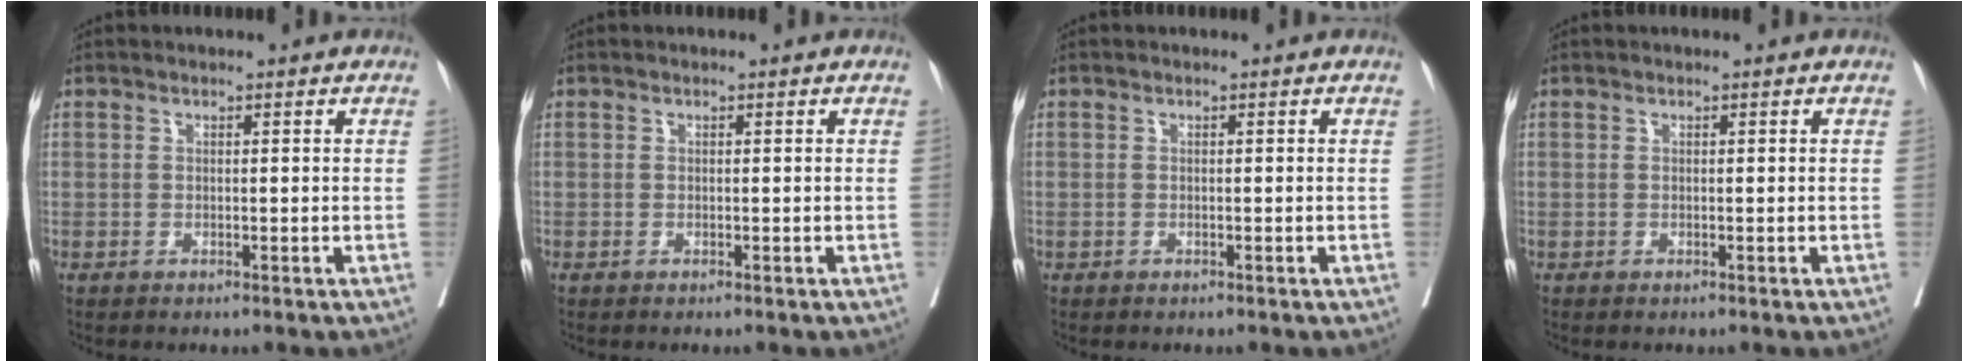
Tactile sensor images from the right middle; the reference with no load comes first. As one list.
[{"total": 0.0}, {"total": 0.0}, {"total": 0.0}]